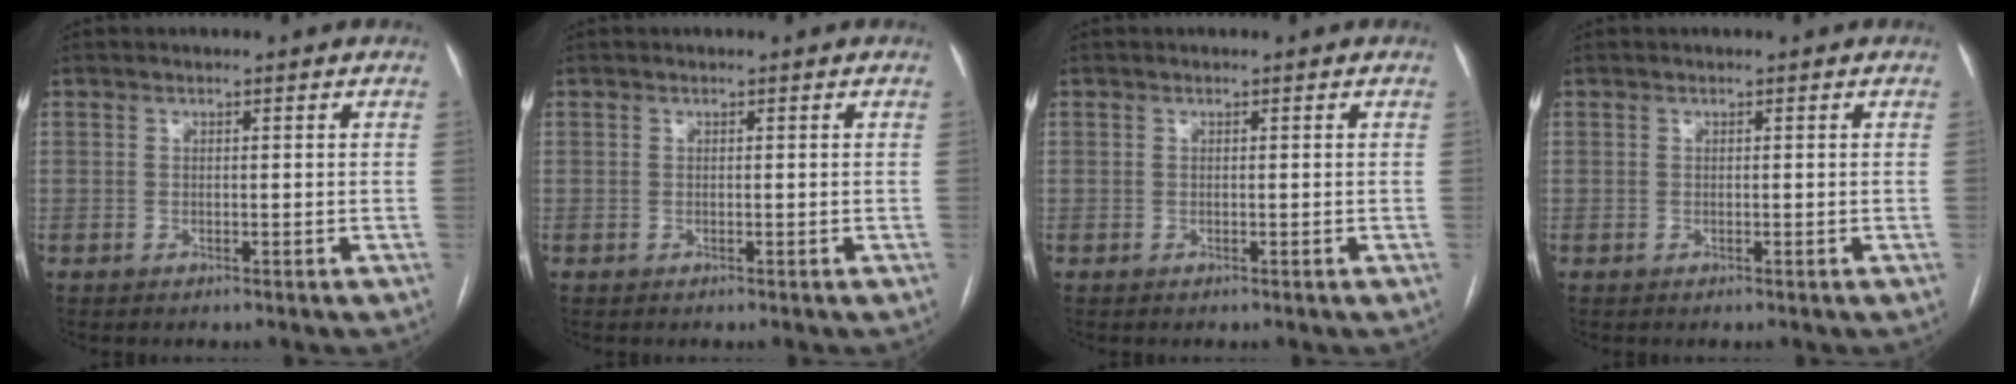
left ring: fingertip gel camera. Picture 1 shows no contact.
{"total": 0.0}
{"total": 0.0}
{"total": 0.0}